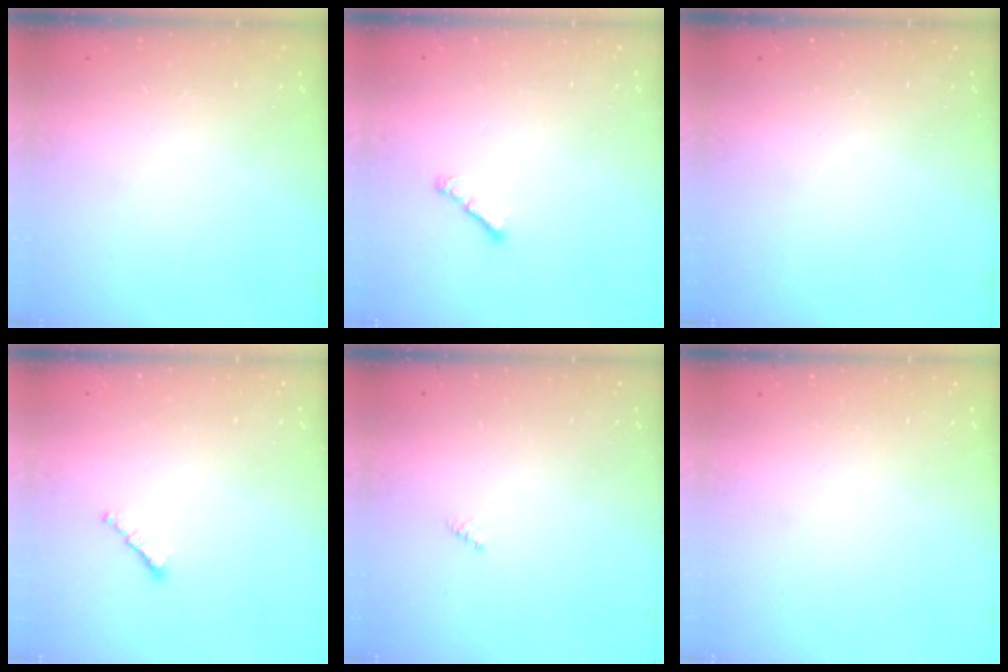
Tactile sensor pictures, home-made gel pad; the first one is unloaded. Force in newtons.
{"total": 2.6, "press": 2.5, "slide": 0.7}
{"total": 0.0}
{"total": 0.8, "press": 0.7, "slide": 0.4}
{"total": 0.0}
{"total": 0.0}